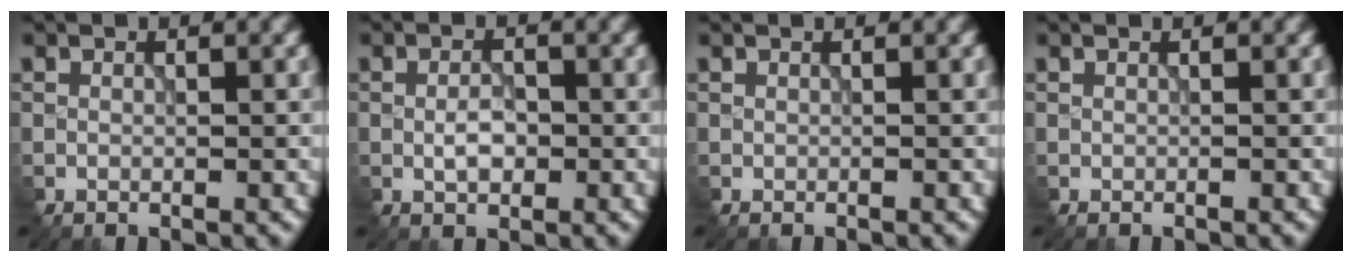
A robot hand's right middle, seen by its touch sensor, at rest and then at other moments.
{"total": 1.9, "force": [-0.5, 1.1, 1.4], "torque": [-0.035, 0.004, -0.010]}
{"total": 0.0}
{"total": 0.0}